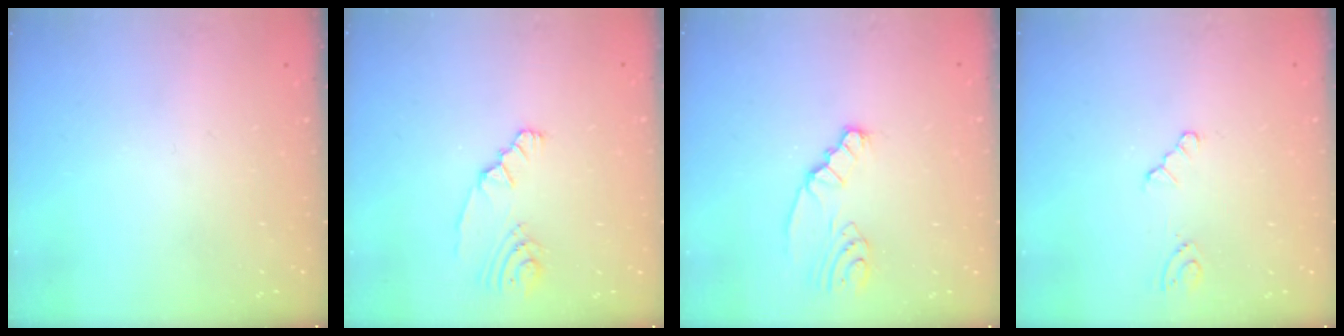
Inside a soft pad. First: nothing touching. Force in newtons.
{"total": 3.5, "press": 3.2, "slide": 1.3}
{"total": 2.4, "press": 2.4, "slide": 0.3}
{"total": 2.1, "press": 2.1, "slide": 0.3}